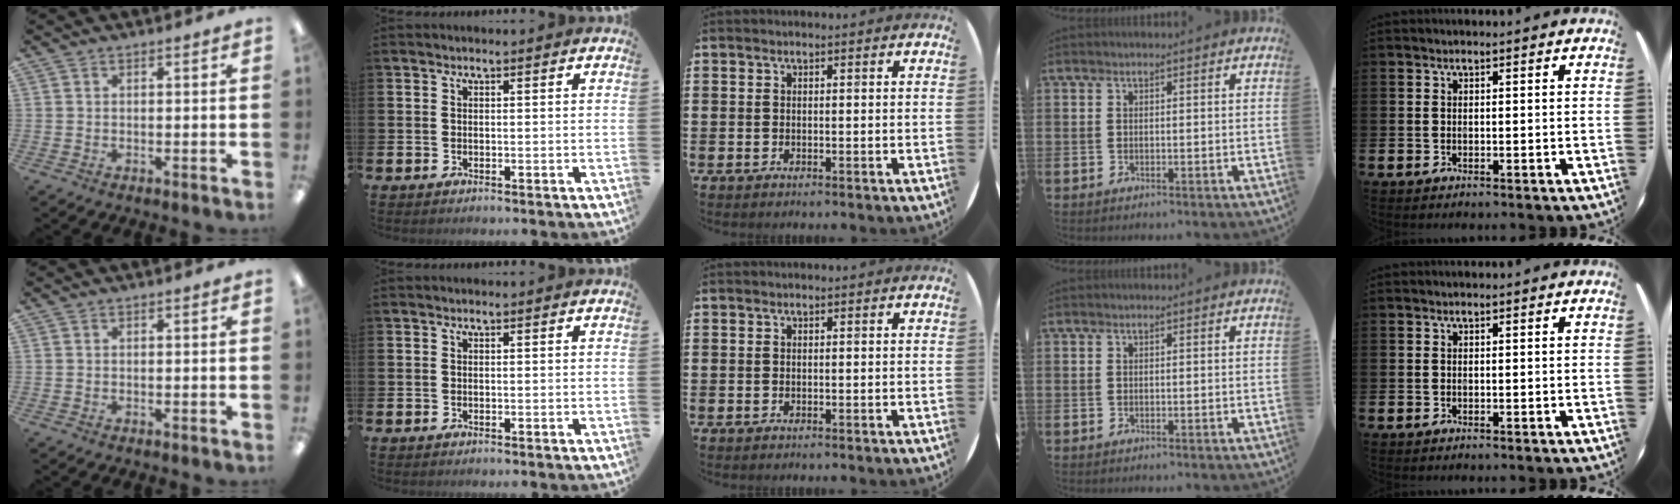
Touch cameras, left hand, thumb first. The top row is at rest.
{}